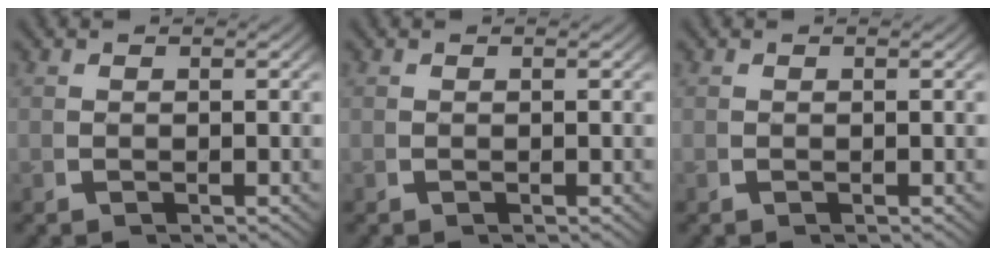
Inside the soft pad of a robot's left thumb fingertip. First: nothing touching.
{"total": 0.0}
{"total": 0.0}